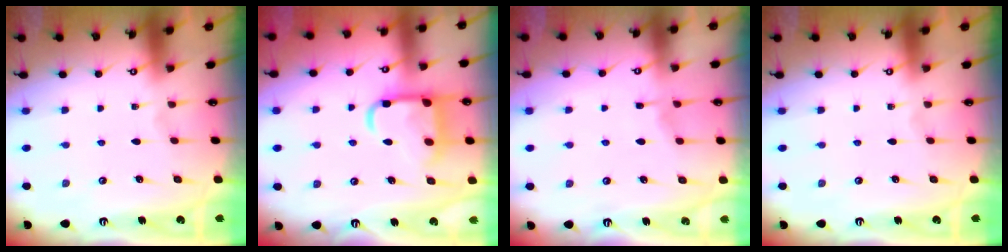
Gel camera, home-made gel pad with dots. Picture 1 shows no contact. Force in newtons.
{"total": 14.0, "press": 14.0, "slide": 1.0}
{"total": 3.3, "press": 3.3, "slide": 0.3}
{"total": 0.0}